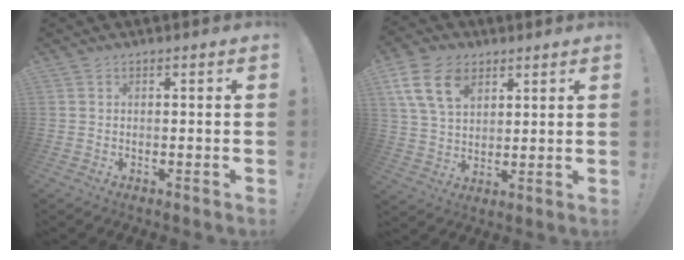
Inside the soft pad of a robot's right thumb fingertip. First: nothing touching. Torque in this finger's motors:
{"motor_torque": [0.92, 1.39, 0.11, 0.11, 0.12]}